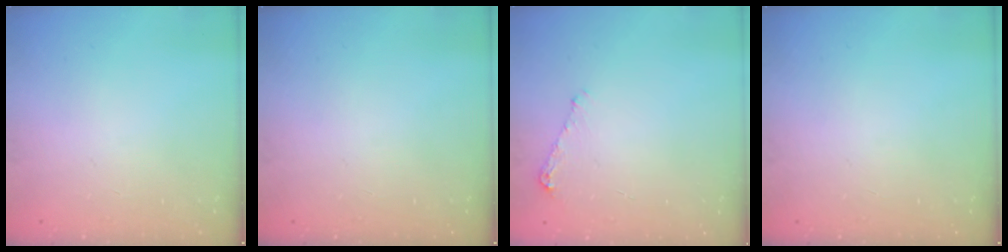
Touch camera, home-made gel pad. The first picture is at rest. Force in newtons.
{"total": 0.0}
{"total": 5.3, "press": 5.2, "slide": 0.6}
{"total": 0.0}